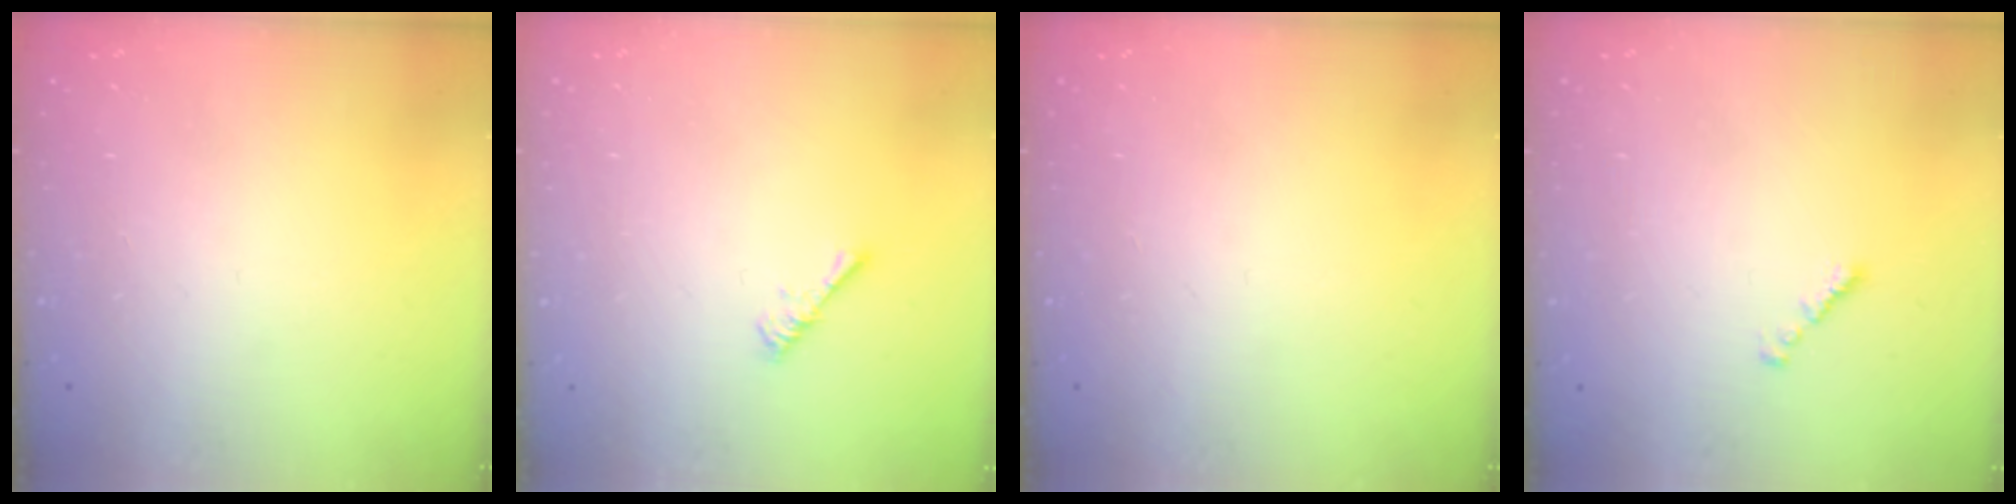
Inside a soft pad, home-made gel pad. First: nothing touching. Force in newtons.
{"total": 0.8, "press": 0.8, "slide": 0.3}
{"total": 0.0}
{"total": 0.8, "press": 0.7, "slide": 0.4}